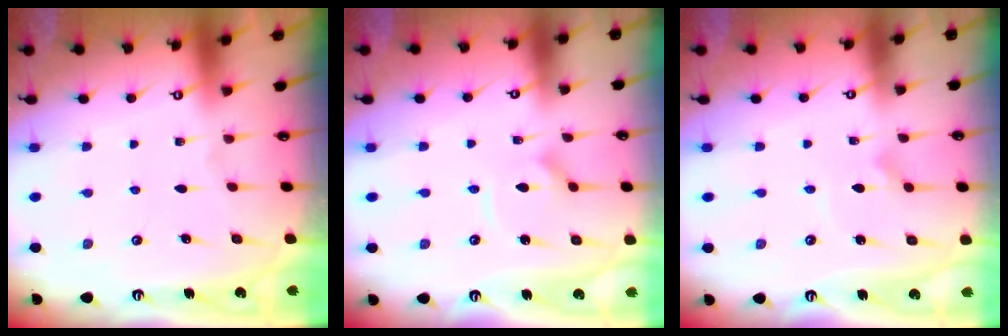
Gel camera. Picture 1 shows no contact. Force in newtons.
{"total": 3.2, "press": 3.2, "slide": 0.7}
{"total": 2.3, "press": 2.3, "slide": 0.1}